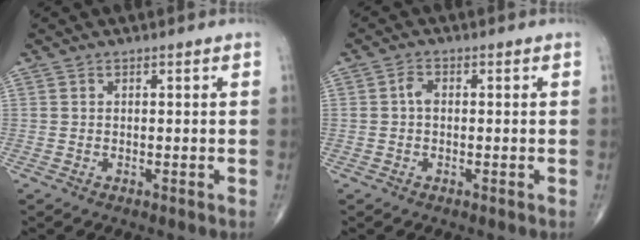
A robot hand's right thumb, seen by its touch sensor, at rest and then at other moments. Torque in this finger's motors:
{"motor_torque": [0.58, 0.55, 0.43, -0.16, 0.04]}